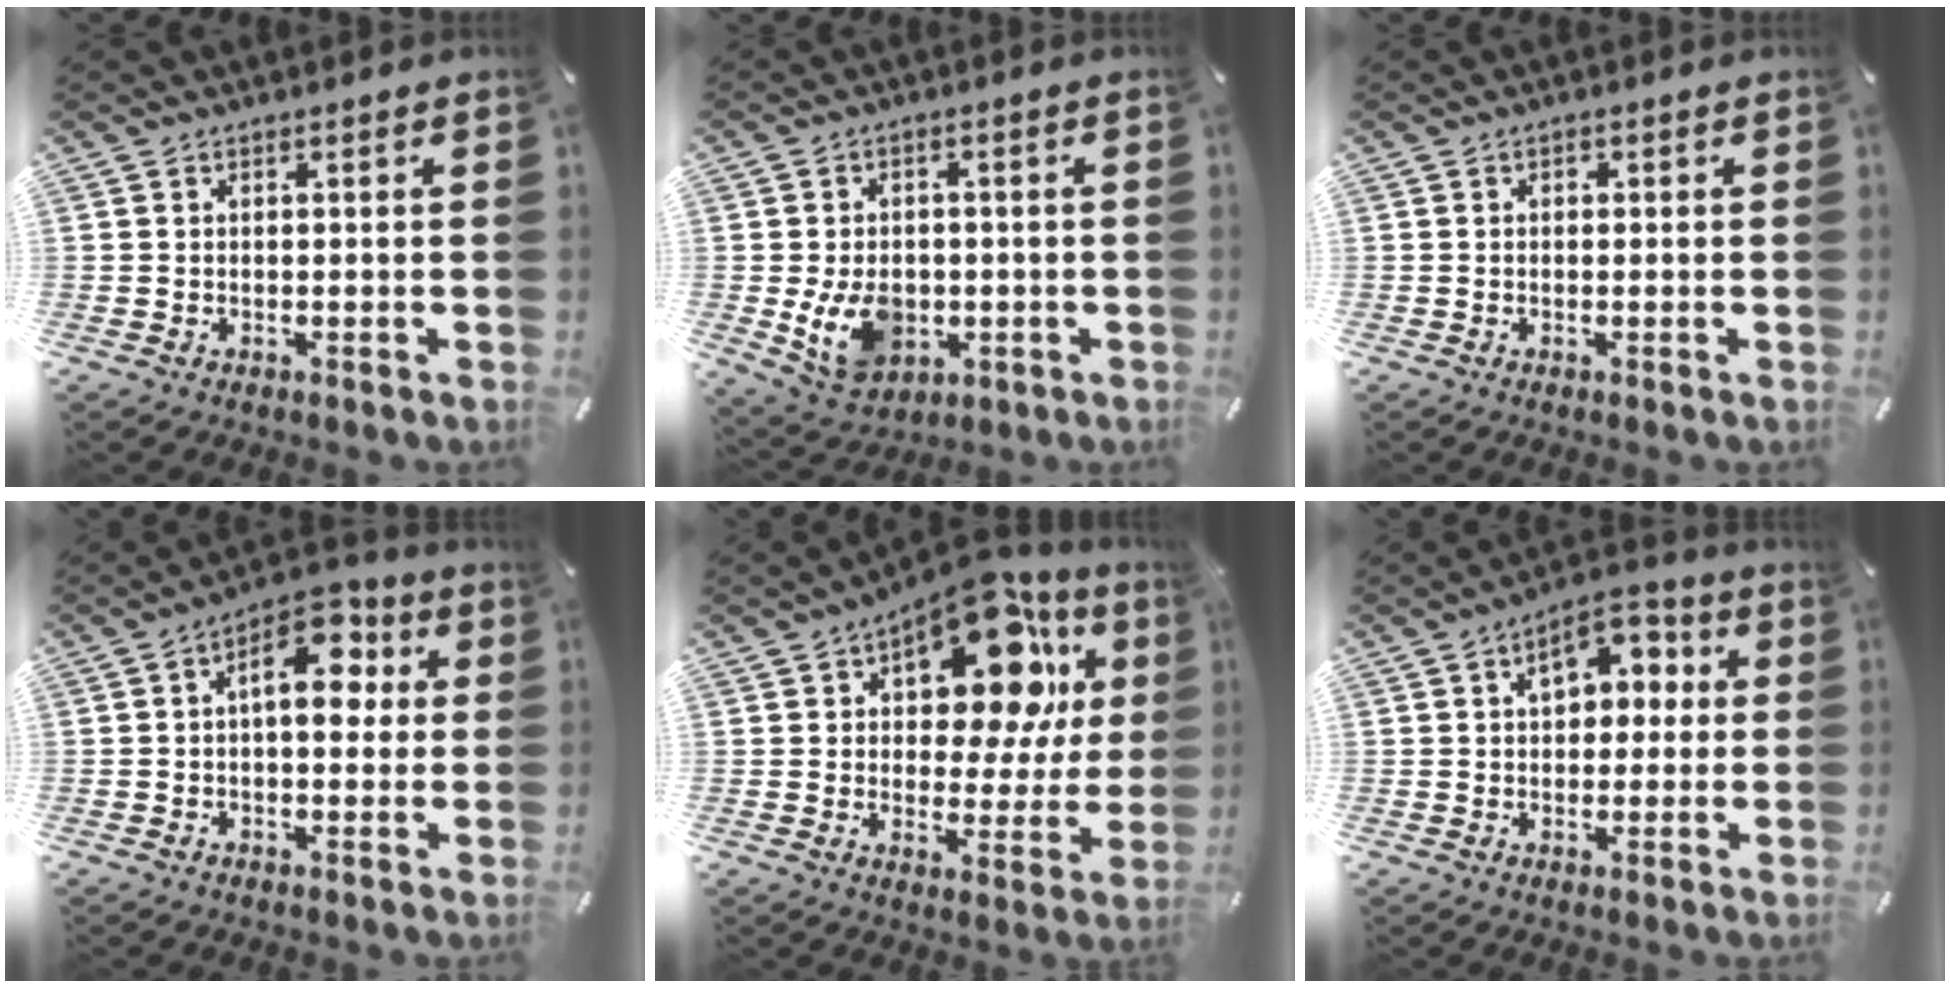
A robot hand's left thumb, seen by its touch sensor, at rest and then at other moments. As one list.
[{"total": 9.5, "force": [-1.6, 7.4, 5.8], "torque": [-0.106, 0.003, -0.025]}, {"total": 0.7, "force": [-0.1, 0.6, 0.4], "torque": [-0.008, 0.003, -0.002]}, {"total": 10.9, "force": [2.5, 6.1, 8.7], "torque": [-0.107, -0.013, 0.039]}, {"total": 18.5, "force": [9.9, 9.7, 12.2], "torque": [-0.177, -0.064, 0.167]}, {"total": 8.4, "force": [2.4, 5.9, 5.4], "torque": [-0.068, 0.000, 0.034]}]